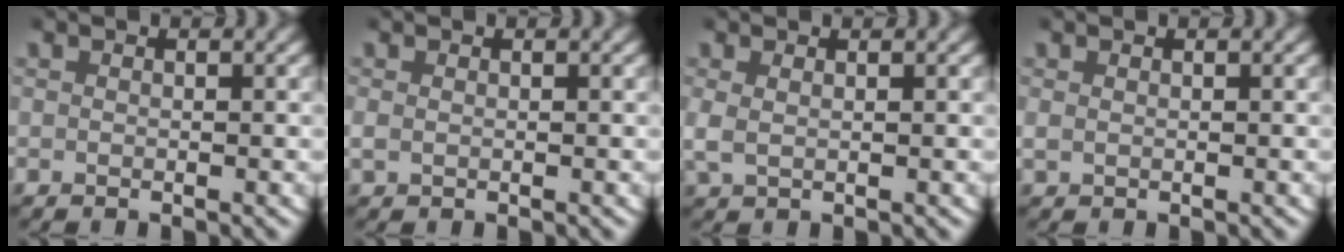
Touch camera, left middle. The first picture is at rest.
{"total": 1.0, "force": [0.1, 0.7, 0.6], "torque": [-0.019, -0.001, 0.004]}
{"total": 1.9, "force": [0.4, 1.3, 1.3], "torque": [-0.044, -0.005, 0.013]}
{"total": 0.7, "force": [0.3, 0.5, 0.4], "torque": [-0.013, -0.001, 0.008]}